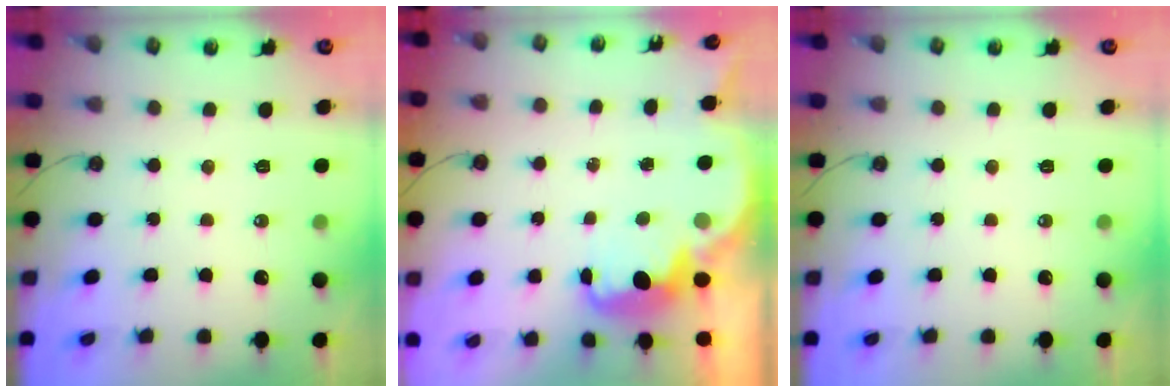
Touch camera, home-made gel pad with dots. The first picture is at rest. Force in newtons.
{"total": 3.7, "press": 3.6, "slide": 0.5}
{"total": 0.0}